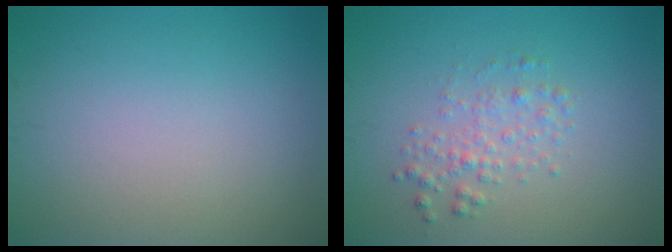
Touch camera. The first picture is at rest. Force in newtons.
{"total": 2.0, "press": 2.0, "slide": 0.1}